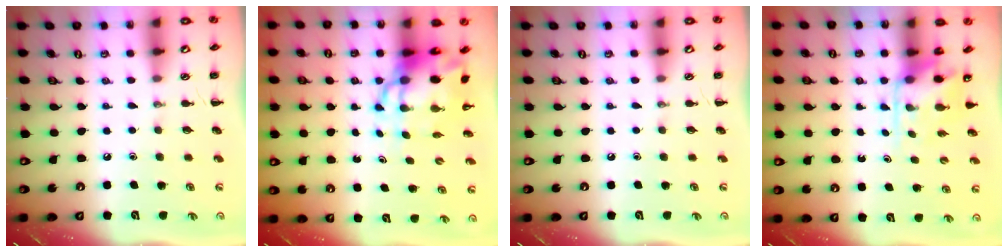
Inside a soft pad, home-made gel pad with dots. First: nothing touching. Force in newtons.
{"total": 9.5, "press": 9.2, "slide": 2.4}
{"total": 0.0}
{"total": 4.6, "press": 4.5, "slide": 0.4}